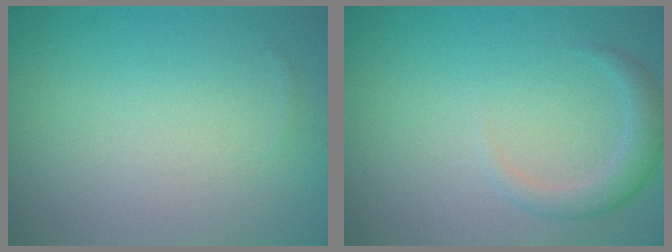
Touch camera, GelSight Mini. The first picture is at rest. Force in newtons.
{"total": 2.3, "press": 2.3, "slide": 0.2}